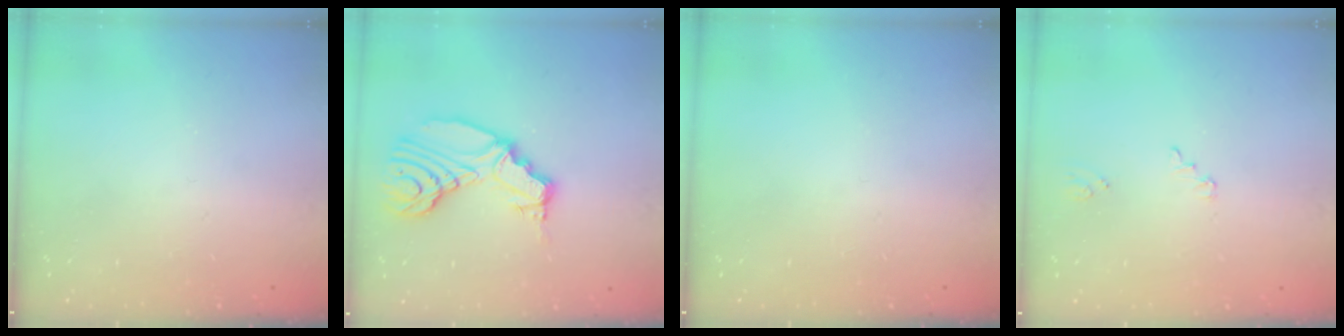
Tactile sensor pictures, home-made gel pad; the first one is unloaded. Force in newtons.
{"total": 14.5, "press": 14.4, "slide": 1.5}
{"total": 0.0}
{"total": 1.0, "press": 1.0, "slide": 0.1}